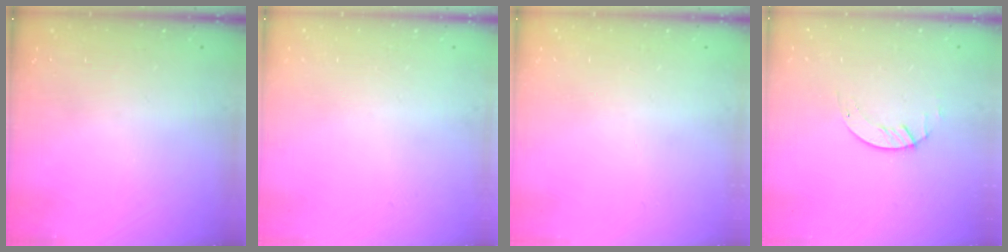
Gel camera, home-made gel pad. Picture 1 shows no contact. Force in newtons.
{"total": 0.0}
{"total": 0.0}
{"total": 1.2, "press": 1.1, "slide": 0.2}